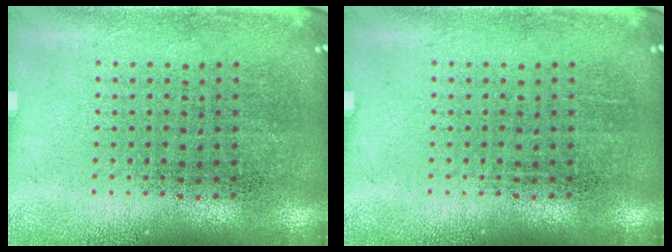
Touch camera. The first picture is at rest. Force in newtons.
{"total": 0.0}